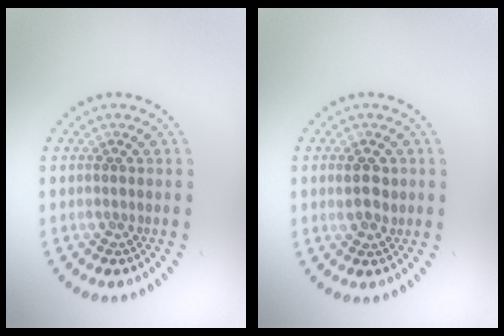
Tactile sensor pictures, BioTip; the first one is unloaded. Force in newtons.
{"total": 2.4, "press": 2.4, "slide": 0.4}